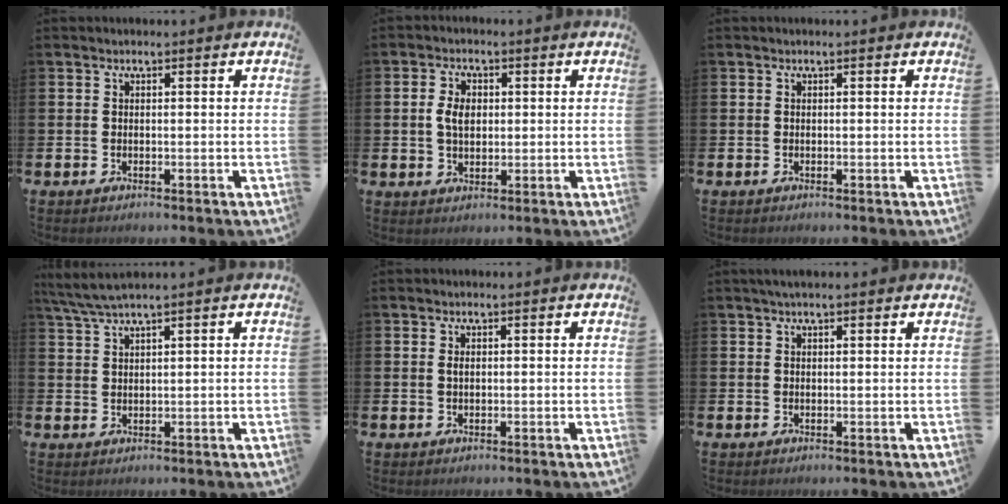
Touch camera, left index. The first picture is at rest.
{"total": 3.7, "force": [0.7, 2.5, 2.6], "torque": [-0.044, 0.007, 0.008]}
{"total": 0.0}
{"total": 3.4, "force": [2.9, -0.2, 1.8], "torque": [-0.044, -0.003, 0.054]}
{"total": 0.8, "force": [0.3, 0.3, 0.6], "torque": [-0.001, -0.002, 0.001]}
{"total": 1.6, "force": [1.3, 0.3, 0.9], "torque": [-0.008, 0.001, 0.021]}